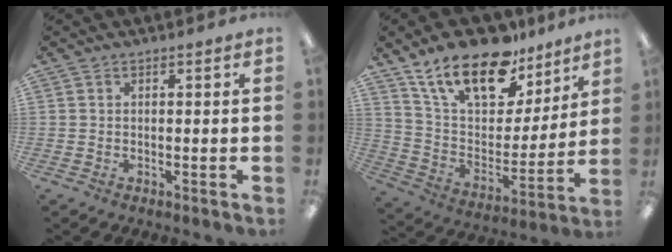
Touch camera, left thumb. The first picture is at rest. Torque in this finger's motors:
{"motor_torque": [0.37, 0.37, 1.43, -1.34, 0.43]}